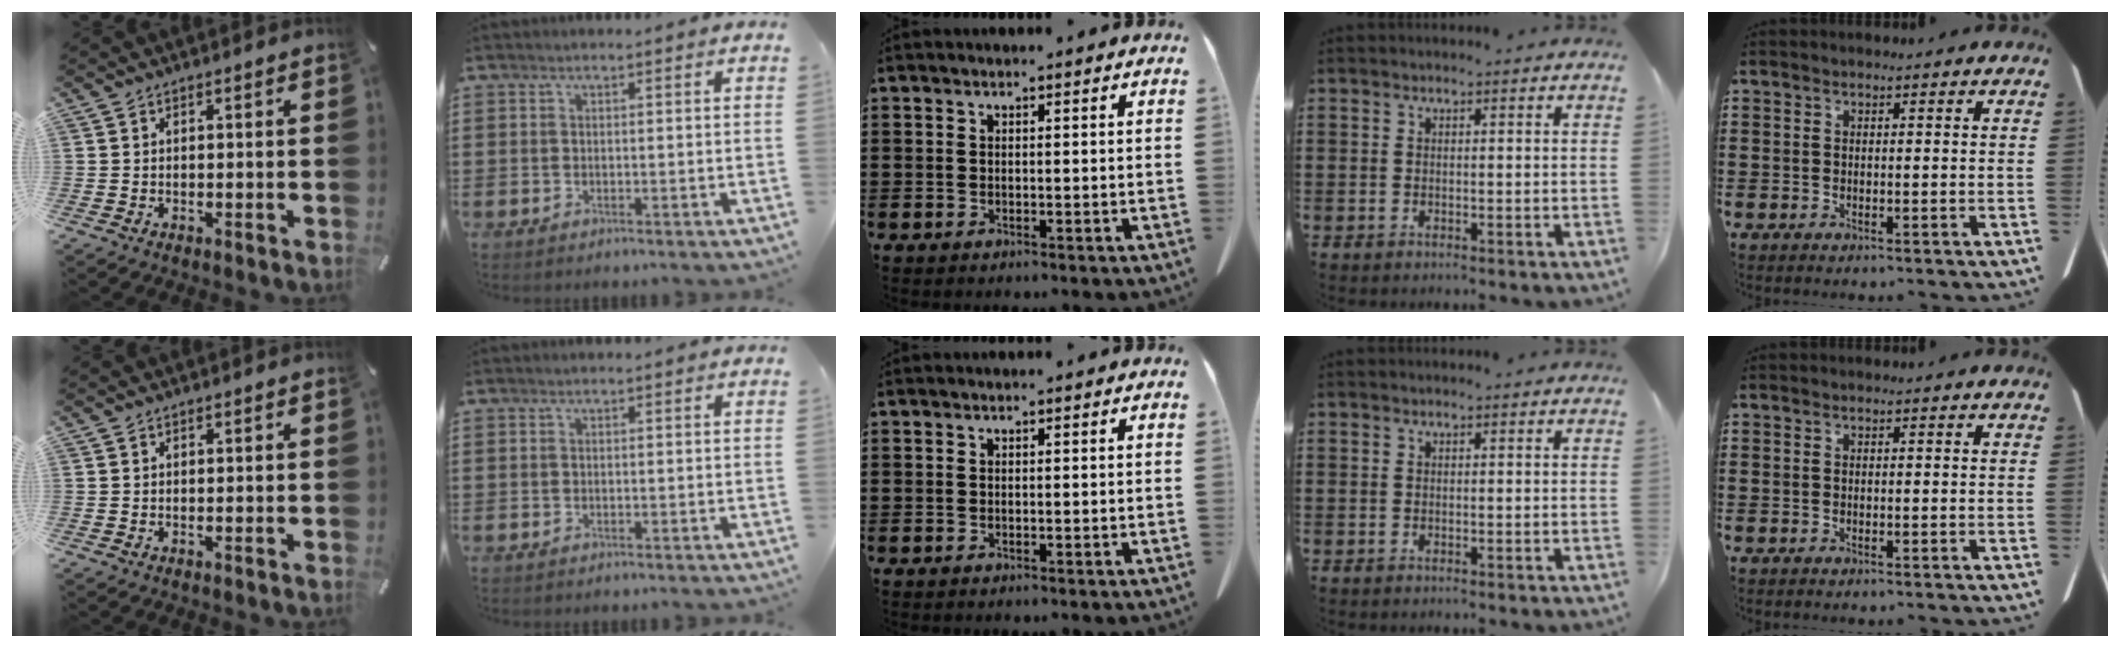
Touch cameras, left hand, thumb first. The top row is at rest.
{}